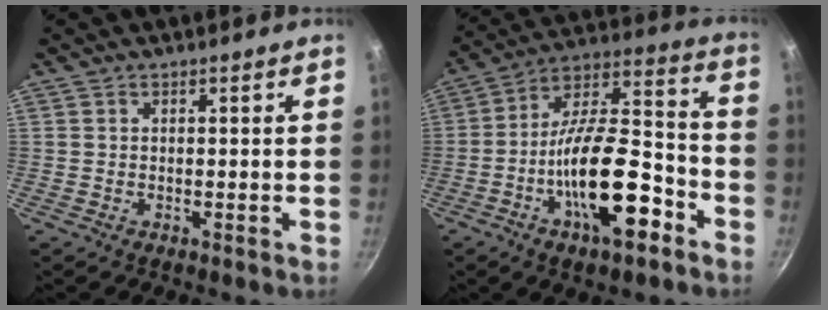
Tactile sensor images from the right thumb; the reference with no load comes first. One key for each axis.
{"total": 20.3, "fx": -8.2, "fy": 8.2, "fz": 16.6, "tx": -0.255, "ty": 0.057, "tz": -0.143}